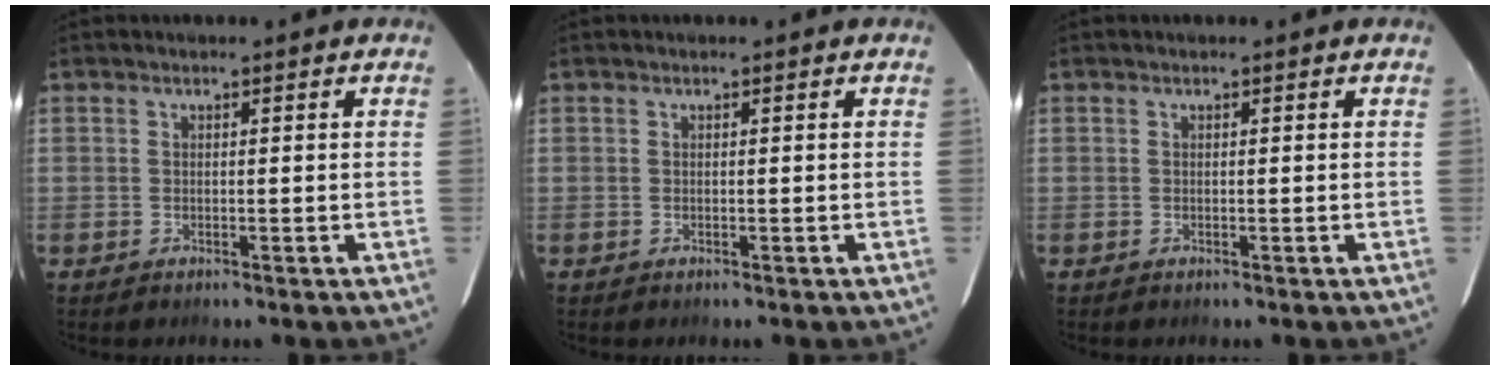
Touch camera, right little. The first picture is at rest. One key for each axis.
{"total": 0.0}
{"total": 0.0}